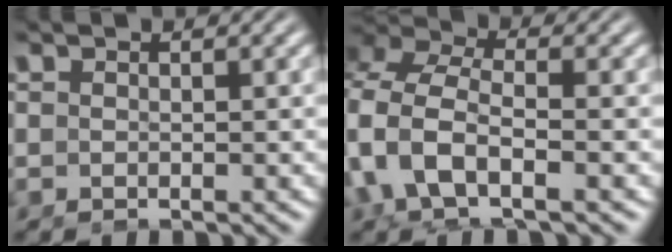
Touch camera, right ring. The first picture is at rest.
{"total": 8.6, "force": [0.2, 6.7, 5.4], "torque": [-0.152, -0.022, 0.001]}